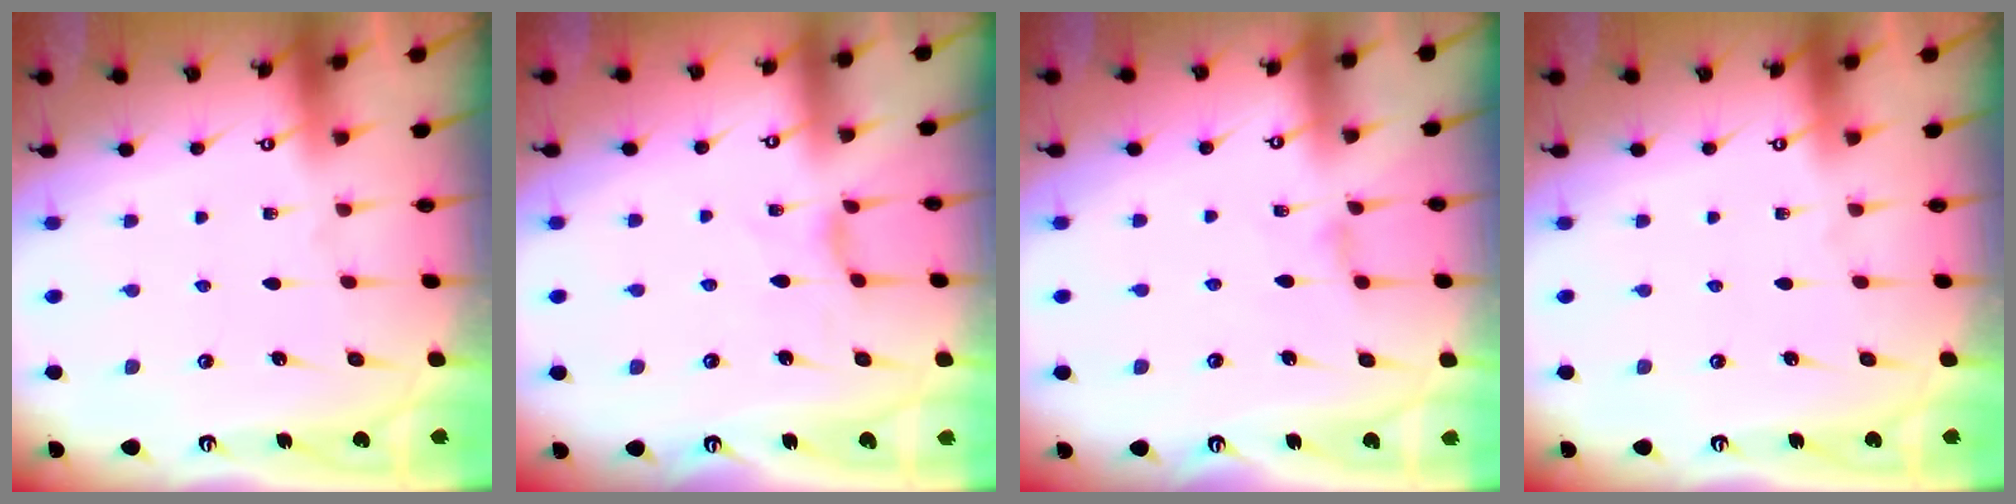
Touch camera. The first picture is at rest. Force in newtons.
{"total": 2.3, "press": 2.3, "slide": 0.4}
{"total": 1.1, "press": 1.1, "slide": 0.4}
{"total": 0.0}